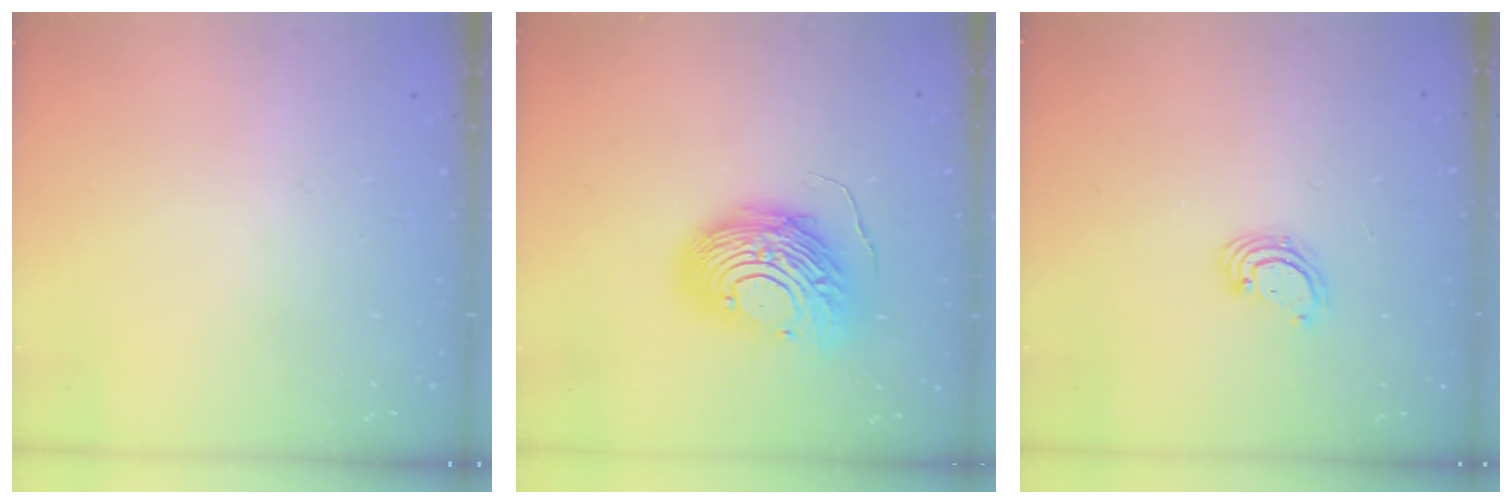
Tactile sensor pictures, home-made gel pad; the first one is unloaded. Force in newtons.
{"total": 14.0, "press": 14.0, "slide": 1.3}
{"total": 3.5, "press": 3.5, "slide": 0.2}